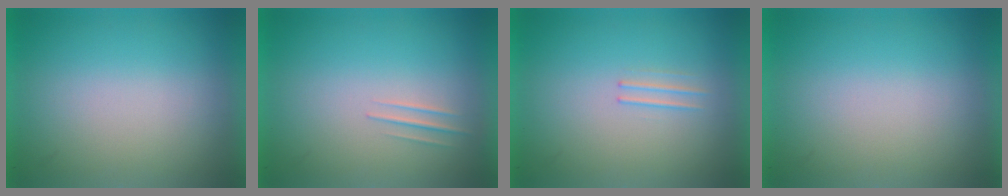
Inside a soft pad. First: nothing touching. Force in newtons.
{"total": 1.0}
{"total": 1.1}
{"total": 0.0}